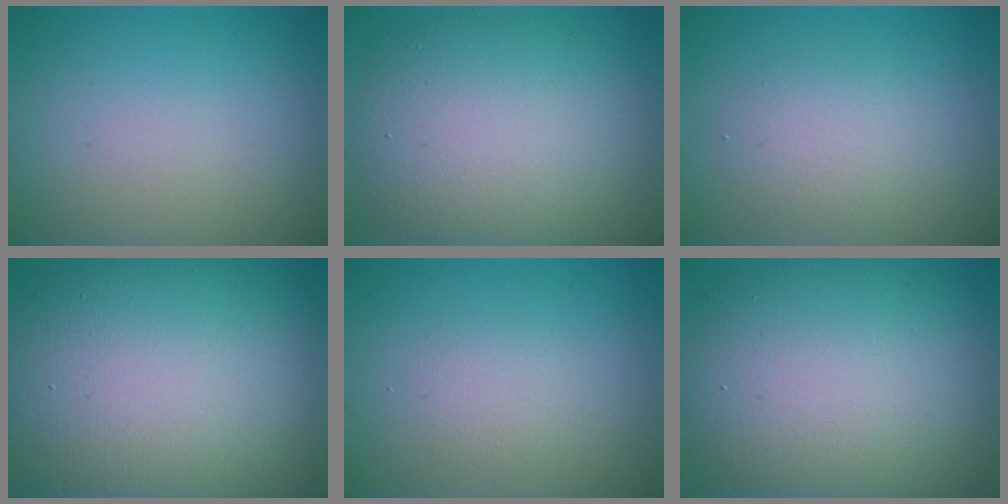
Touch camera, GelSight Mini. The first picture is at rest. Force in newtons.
{"total": 9.4, "press": 9.4, "slide": 0.9}
{"total": 2.4, "press": 2.4, "slide": 0.2}
{"total": 18.1, "press": 18.1, "slide": 1.5}
{"total": 1.5, "press": 1.5, "slide": 0.1}
{"total": 13.4, "press": 13.4, "slide": 0.8}